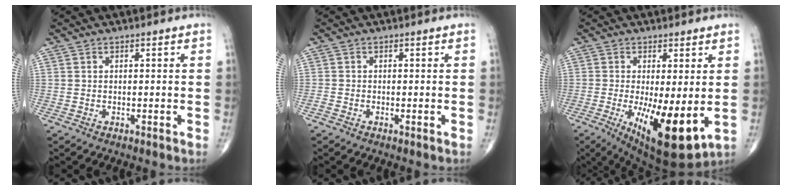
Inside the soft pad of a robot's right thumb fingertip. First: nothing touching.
{"total": 0.7, "force": [-0.5, 0.3, 0.5], "torque": [-0.011, -0.003, -0.014]}
{"total": 13.4, "force": [-2.5, 4.2, 12.5], "torque": [-0.199, -0.030, -0.026]}